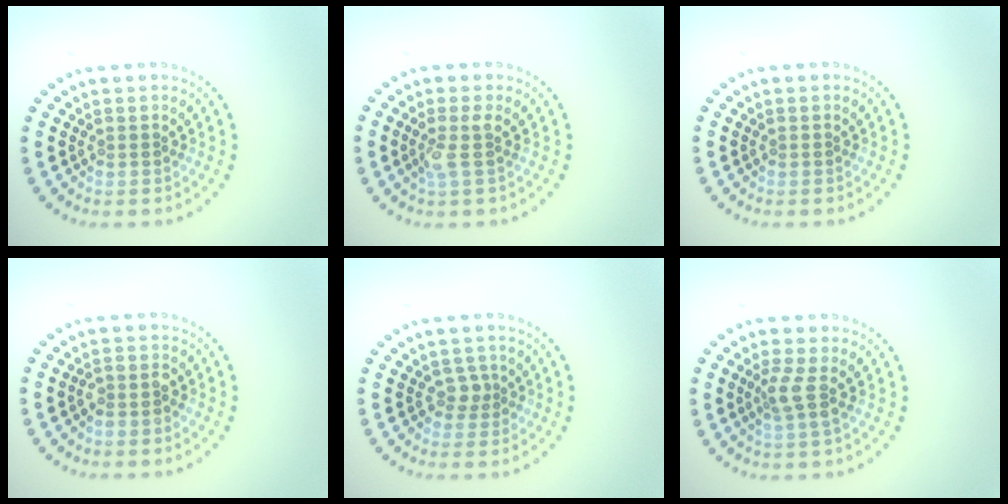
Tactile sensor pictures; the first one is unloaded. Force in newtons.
{"total": 1.9, "press": 1.5, "slide": 1.1}
{"total": 0.0}
{"total": 1.7, "press": 1.5, "slide": 0.9}
{"total": 1.4, "press": 1.1, "slide": 0.9}
{"total": 1.9, "press": 1.4, "slide": 1.3}